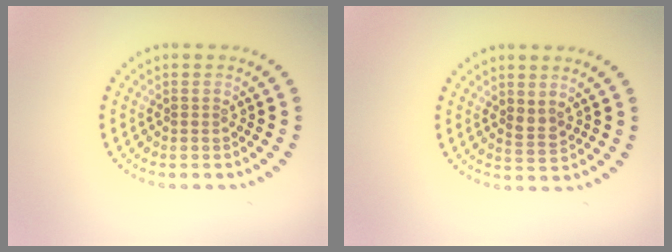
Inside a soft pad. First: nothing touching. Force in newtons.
{"total": 1.3, "press": 1.1, "slide": 0.6}